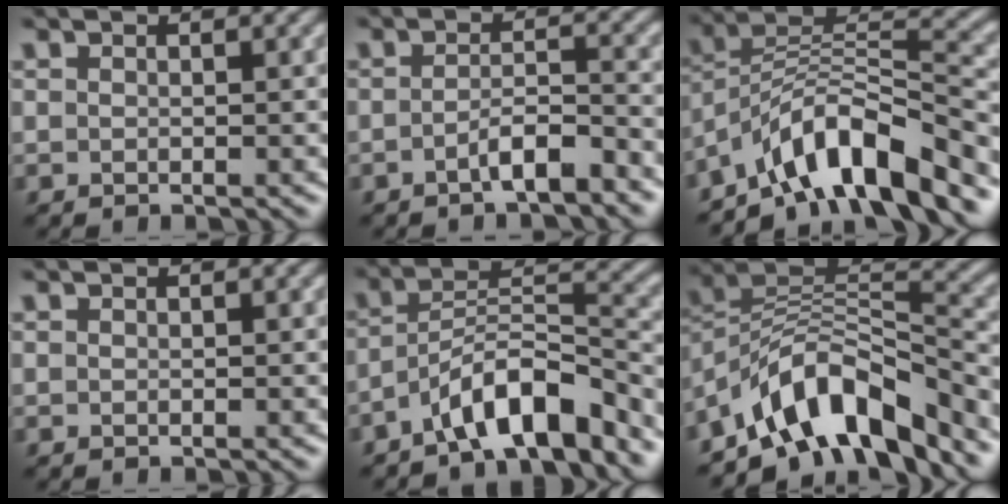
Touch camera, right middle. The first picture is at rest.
{"total": 3.2, "force": [-1.9, 0.7, 2.4], "torque": [-0.040, 0.009, -0.037]}
{"total": 10.0, "force": [-7.0, 3.1, 6.5], "torque": [-0.095, 0.013, -0.134]}
{"total": 0.0}
{"total": 7.6, "force": [-5.3, 2.2, 5.0], "torque": [-0.077, 0.013, -0.093]}
{"total": 10.1, "force": [-6.6, 4.1, 6.5], "torque": [-0.089, 0.012, -0.130]}